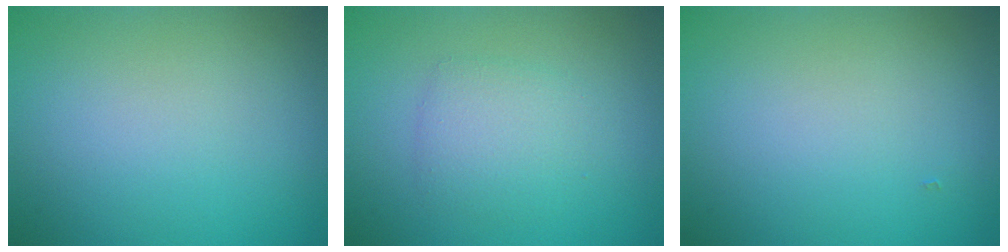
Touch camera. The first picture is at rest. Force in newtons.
{"total": 2.7, "press": 2.7, "slide": 0.1}
{"total": 0.0}